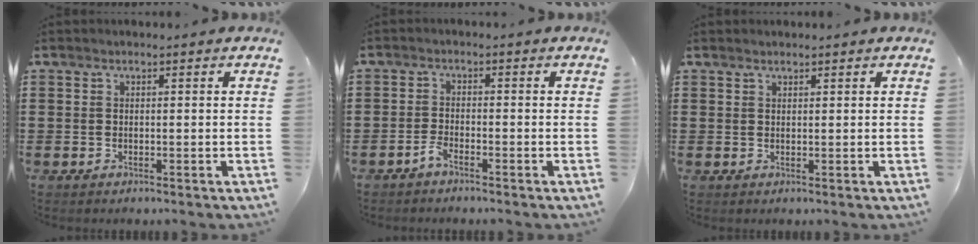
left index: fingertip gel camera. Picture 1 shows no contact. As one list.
[{"total": 1.9, "force": [-1.6, 0.3, 1.1], "torque": [-0.030, 0.000, -0.032]}, {"total": 0.8, "force": [0.8, 0.2, 0.1], "torque": [-0.003, 0.001, 0.016]}]